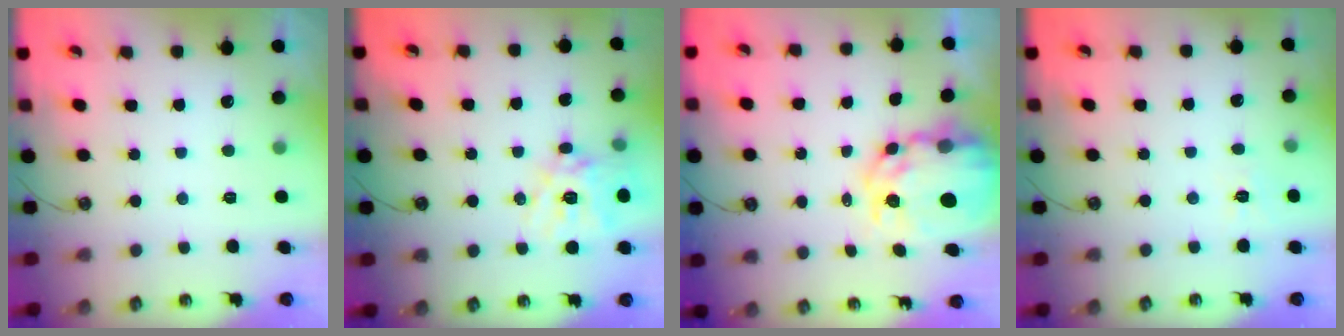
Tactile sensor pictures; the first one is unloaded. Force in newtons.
{"total": 15.8, "press": 15.7, "slide": 1.3}
{"total": 13.8, "press": 13.7, "slide": 1.4}
{"total": 4.2, "press": 4.1, "slide": 0.7}